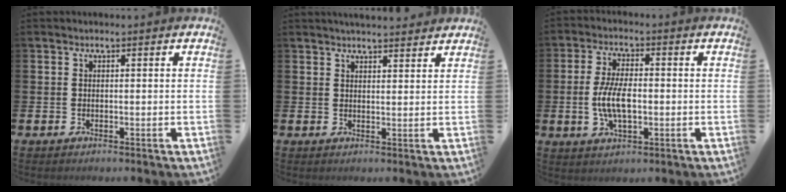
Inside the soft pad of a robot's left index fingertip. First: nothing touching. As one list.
[{"total": 3.2, "force": [3.2, 0.3, 0.2], "torque": [-0.006, -0.014, 0.058]}, {"total": 6.4, "force": [-0.5, 2.9, 5.7], "torque": [-0.119, -0.002, -0.015]}]